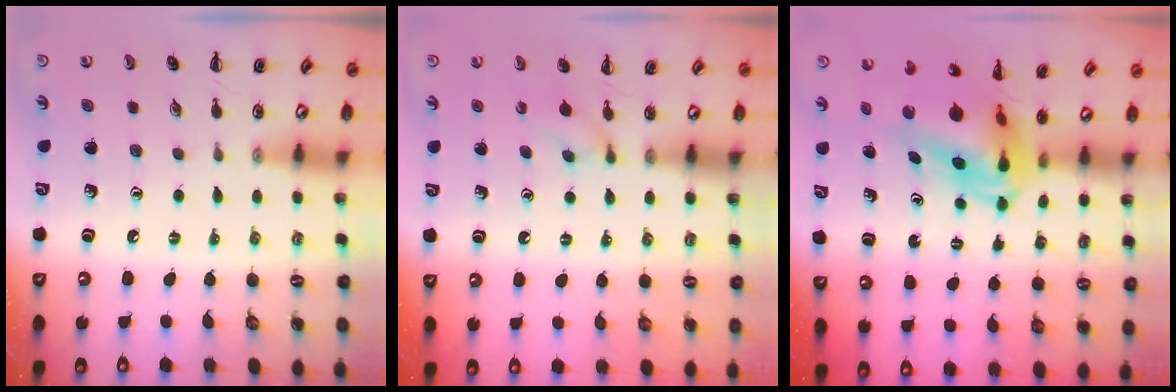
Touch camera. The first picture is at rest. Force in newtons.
{"total": 2.9, "press": 2.7, "slide": 1.0}
{"total": 6.7, "press": 6.3, "slide": 2.2}